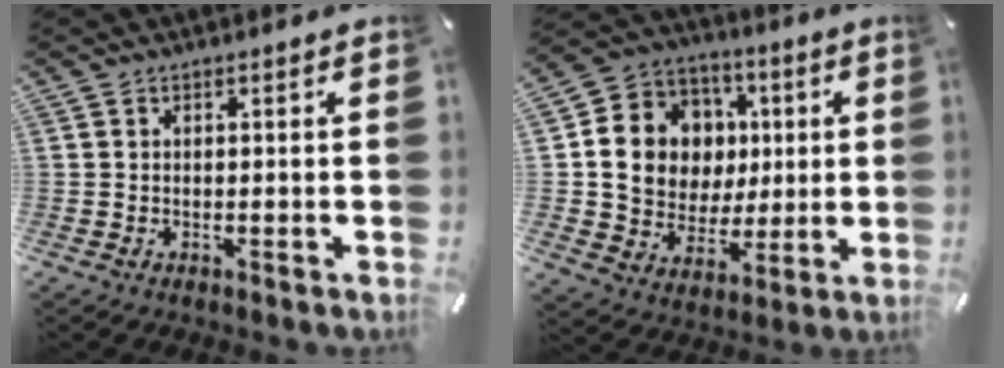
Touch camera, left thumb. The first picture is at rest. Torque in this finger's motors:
{"motor_torque": [1.49, 1.44, 0.73, 0.24, 0.45]}